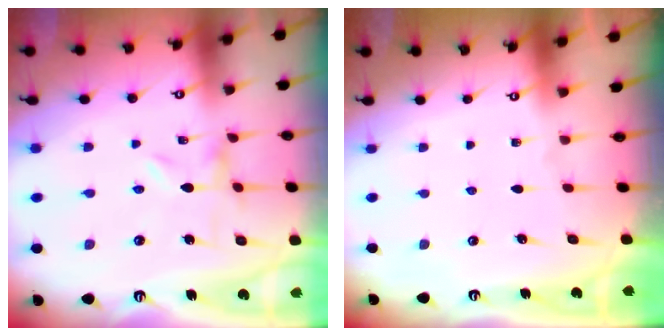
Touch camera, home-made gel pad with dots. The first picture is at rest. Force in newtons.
{"total": 0.0}